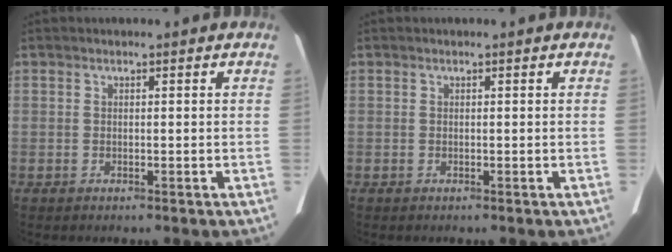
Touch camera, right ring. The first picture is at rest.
{"total": 0.0}